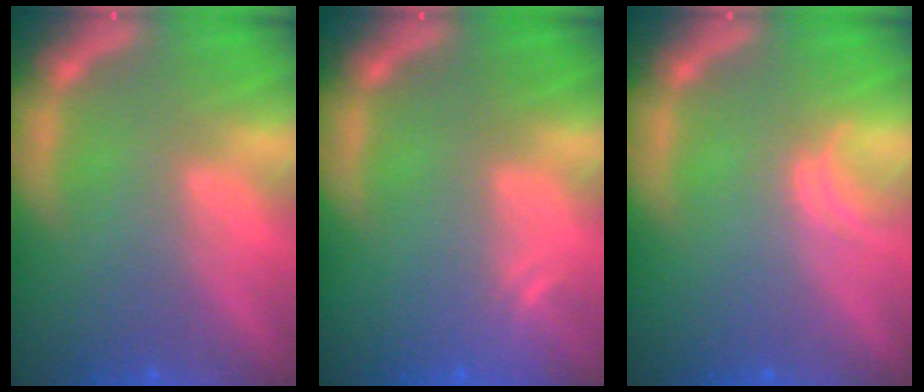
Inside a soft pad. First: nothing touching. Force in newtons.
{"total": 1.5}
{"total": 1.0}